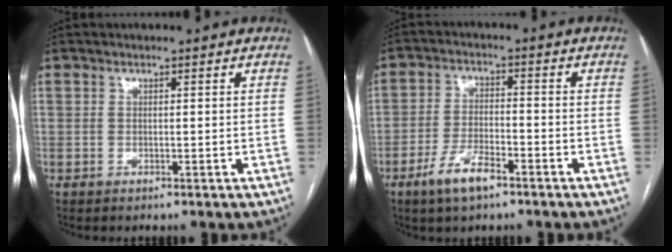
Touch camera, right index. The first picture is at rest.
{"total": 6.7, "force": [-4.4, 1.9, 4.7], "torque": [-0.096, -0.004, -0.079]}